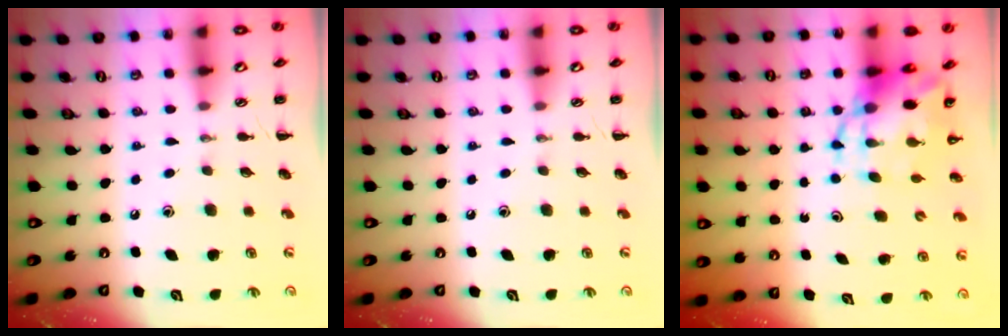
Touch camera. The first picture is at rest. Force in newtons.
{"total": 0.0}
{"total": 7.1, "press": 6.8, "slide": 1.9}